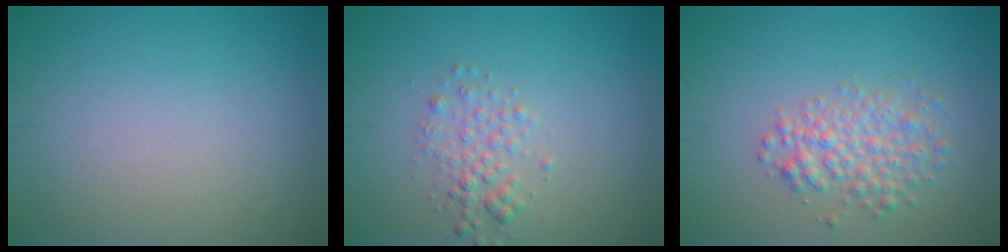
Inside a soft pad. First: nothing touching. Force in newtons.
{"total": 2.0, "press": 2.0, "slide": 0.1}
{"total": 3.2, "press": 3.2, "slide": 0.2}